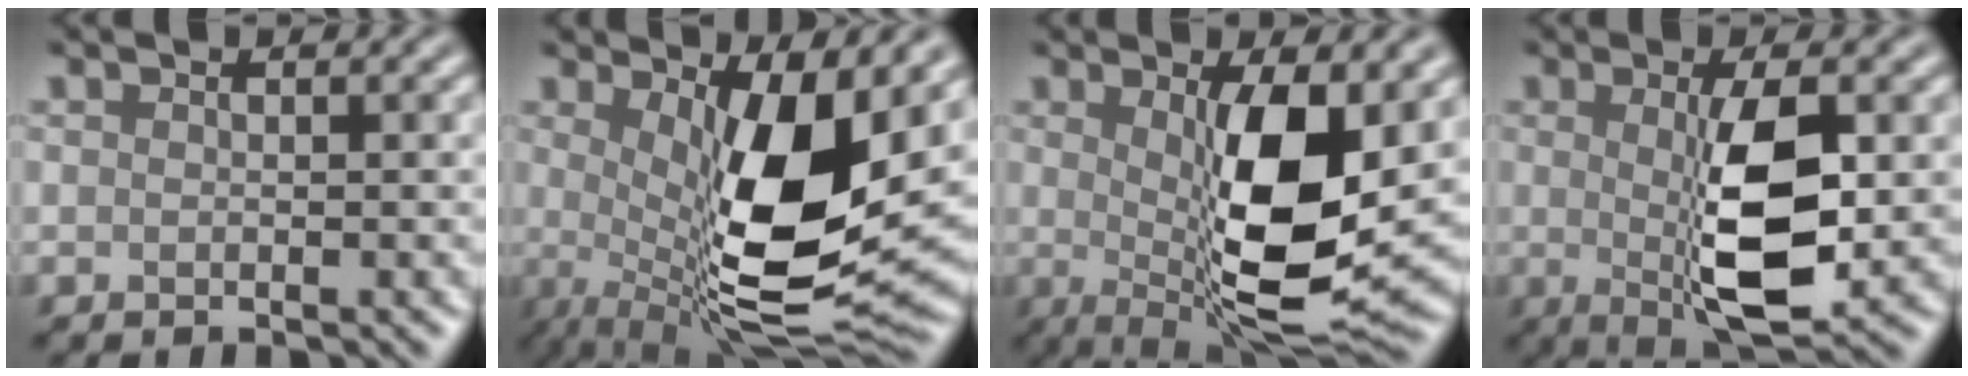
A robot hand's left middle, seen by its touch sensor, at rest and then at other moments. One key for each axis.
{"total": 12.0, "fx": 0.9, "fy": 3.8, "fz": 11.3, "tx": -0.175, "ty": -0.026, "tz": 0.023}
{"total": 10.3, "fx": 0.3, "fy": 3.0, "fz": 9.8, "tx": -0.159, "ty": -0.017, "tz": 0.017}
{"total": 6.9, "fx": -0.4, "fy": 1.7, "fz": 6.6, "tx": -0.114, "ty": -0.007, "tz": 0.003}